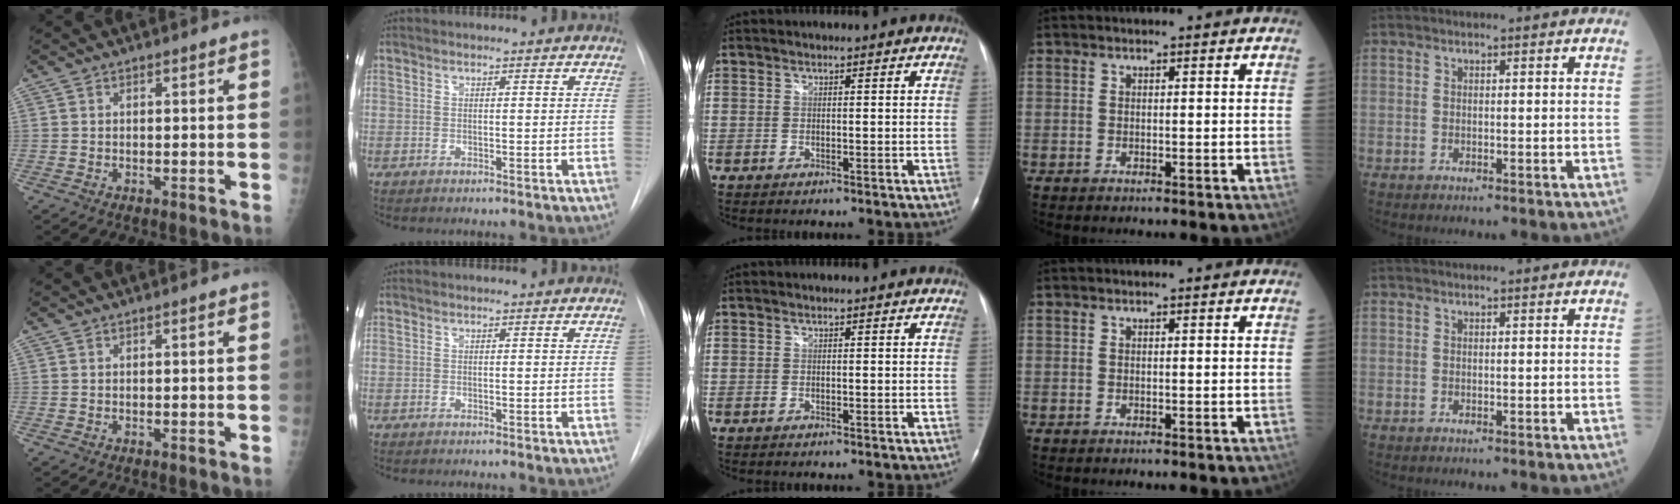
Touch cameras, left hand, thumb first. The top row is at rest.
{}